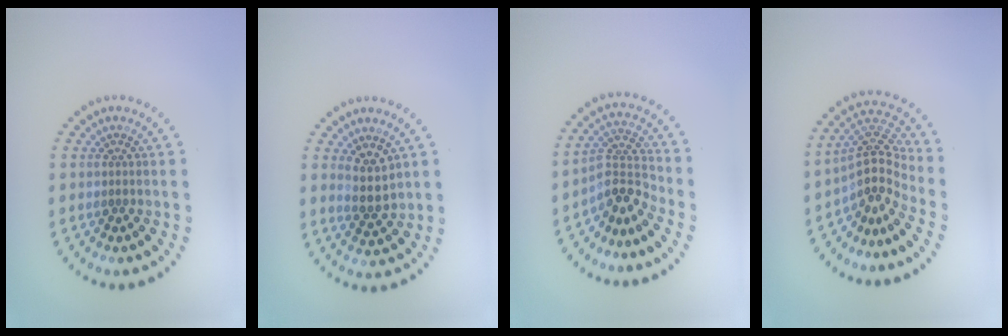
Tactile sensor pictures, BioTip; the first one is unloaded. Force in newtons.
{"total": 2.5, "press": 2.1, "slide": 1.4}
{"total": 3.6, "press": 2.5, "slide": 2.6}
{"total": 4.2, "press": 3.0, "slide": 2.8}